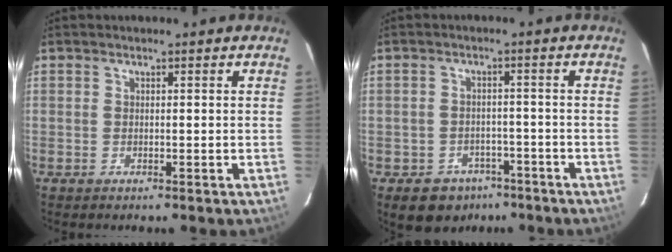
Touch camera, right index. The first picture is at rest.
{"total": 7.4, "force": [-4.7, 5.4, 1.7], "torque": [-0.042, 0.023, -0.051]}